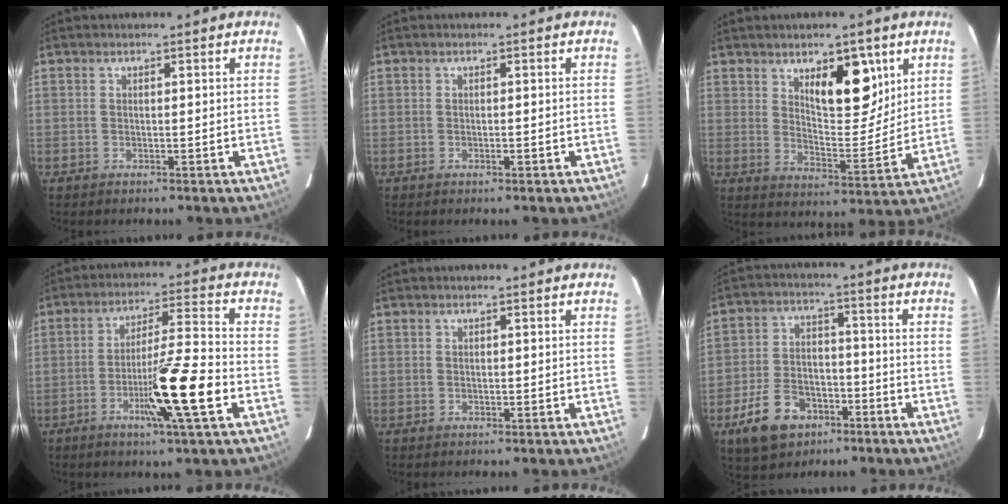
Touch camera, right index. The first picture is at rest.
{"total": 0.8, "force": [-0.4, 0.1, 0.7], "torque": [-0.015, -0.001, -0.005]}
{"total": 9.9, "force": [5.0, 3.5, 7.7], "torque": [-0.119, -0.007, 0.087]}
{"total": 12.0, "force": [-4.5, -0.7, 11.1], "torque": [-0.192, -0.009, -0.081]}
{"total": 0.0}
{"total": 10.2, "force": [-5.6, 6.7, 5.3], "torque": [-0.114, 0.009, -0.091]}